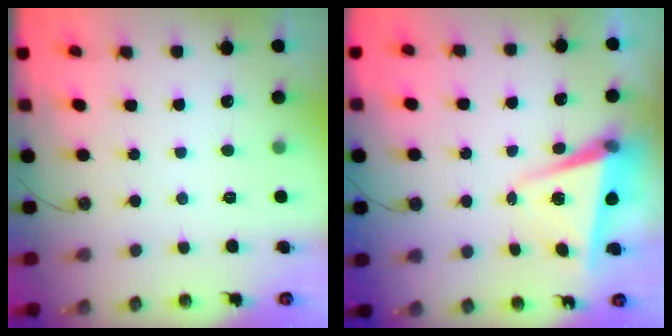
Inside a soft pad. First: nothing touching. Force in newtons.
{"total": 5.0, "press": 4.7, "slide": 1.8}